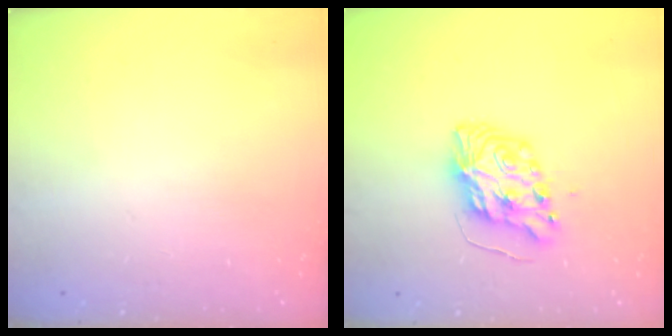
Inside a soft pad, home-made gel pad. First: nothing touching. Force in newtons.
{"total": 9.1, "press": 9.0, "slide": 0.6}